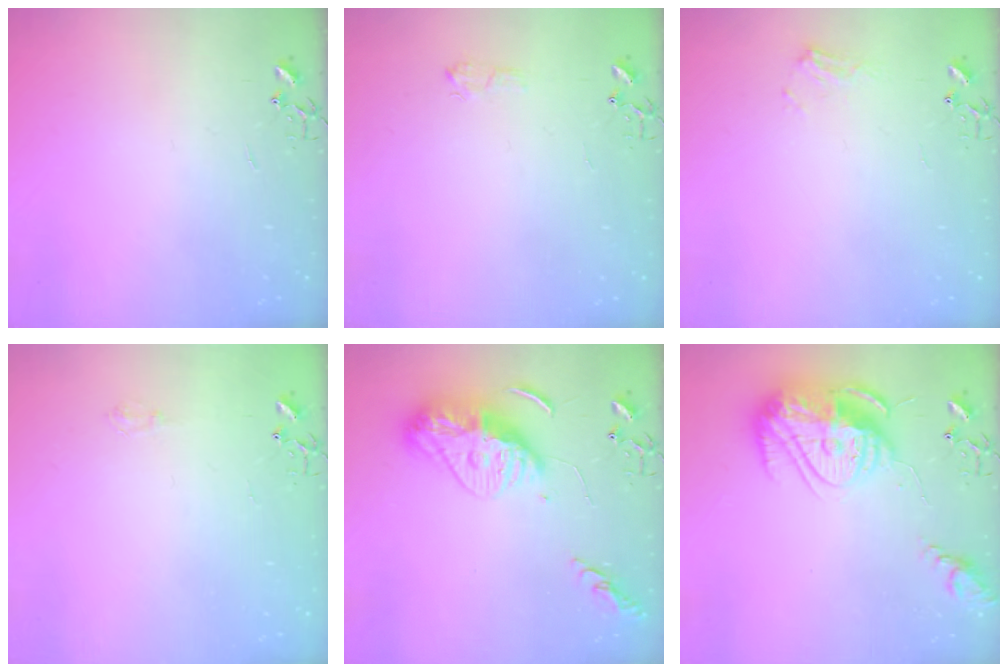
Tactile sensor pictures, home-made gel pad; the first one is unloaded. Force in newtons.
{"total": 5.5, "press": 5.5, "slide": 0.8}
{"total": 7.2, "press": 7.2, "slide": 0.8}
{"total": 3.8, "press": 3.8, "slide": 0.5}
{"total": 15.2, "press": 15.2, "slide": 1.3}
{"total": 18.7, "press": 18.6, "slide": 1.7}